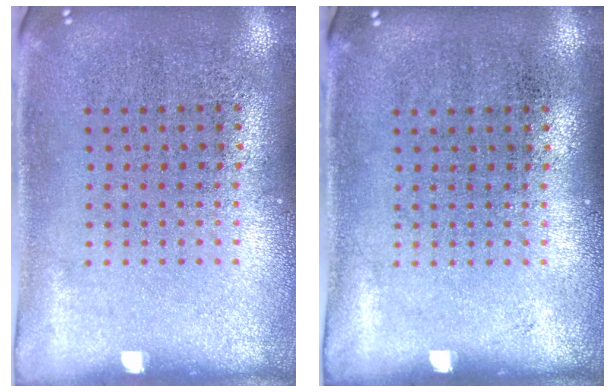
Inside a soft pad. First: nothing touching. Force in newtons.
{"total": 0.0}